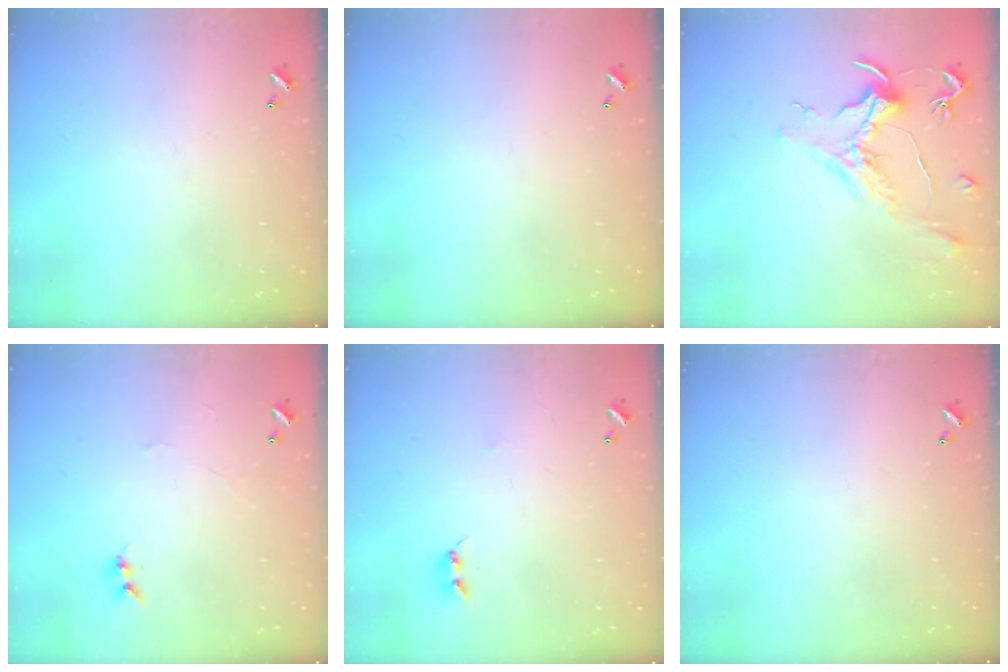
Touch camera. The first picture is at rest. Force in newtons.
{"total": 0.0}
{"total": 1.5, "press": 1.3, "slide": 0.8}
{"total": 0.0}
{"total": 2.2, "press": 2.2, "slide": 0.4}
{"total": 0.0}